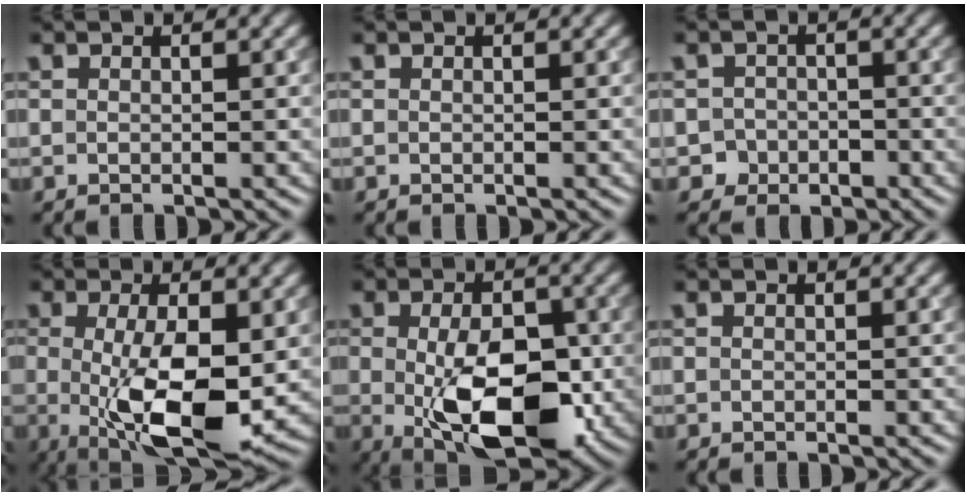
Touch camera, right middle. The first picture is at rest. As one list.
[{"total": 0.0}, {"total": 2.5, "force": [-1.3, 2.1, 0.1], "torque": [0.020, 0.008, -0.022]}, {"total": 9.8, "force": [-1.2, 3.5, 9.1], "torque": [-0.166, -0.031, -0.007]}, {"total": 11.0, "force": [-2.0, 5.8, 9.1], "torque": [-0.146, -0.023, -0.022]}, {"total": 0.0}]